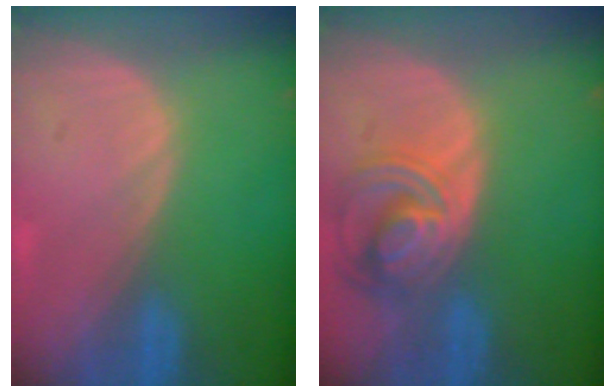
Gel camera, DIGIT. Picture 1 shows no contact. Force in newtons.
{"total": 8.1, "press": 7.0, "slide": 4.1}